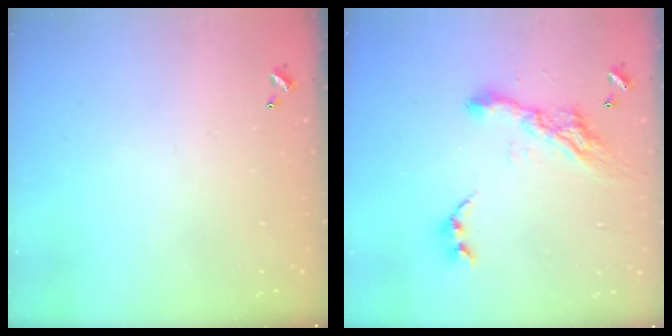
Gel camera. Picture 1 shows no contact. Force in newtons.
{"total": 11.7, "press": 11.7, "slide": 0.7}